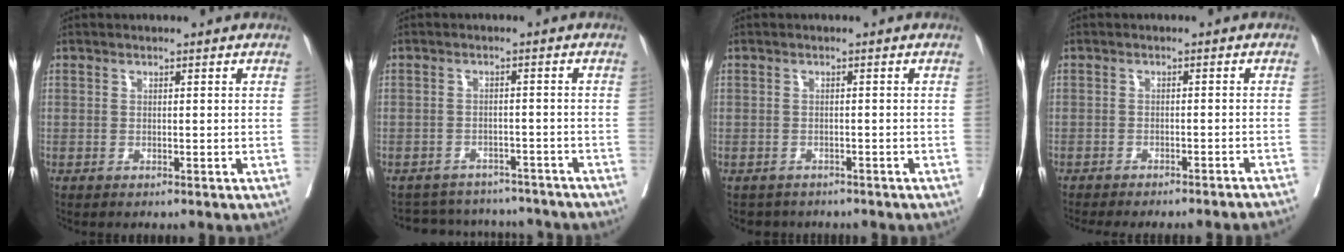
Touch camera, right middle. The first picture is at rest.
{"total": 11.5, "force": [-10.6, 4.1, 1.8], "torque": [-0.030, 0.015, -0.123]}
{"total": 3.2, "force": [-2.8, 1.5, 0.0], "torque": [-0.004, -0.001, -0.040]}
{"total": 15.2, "force": [-14.1, 0.8, 5.6], "torque": [-0.075, -0.022, -0.170]}